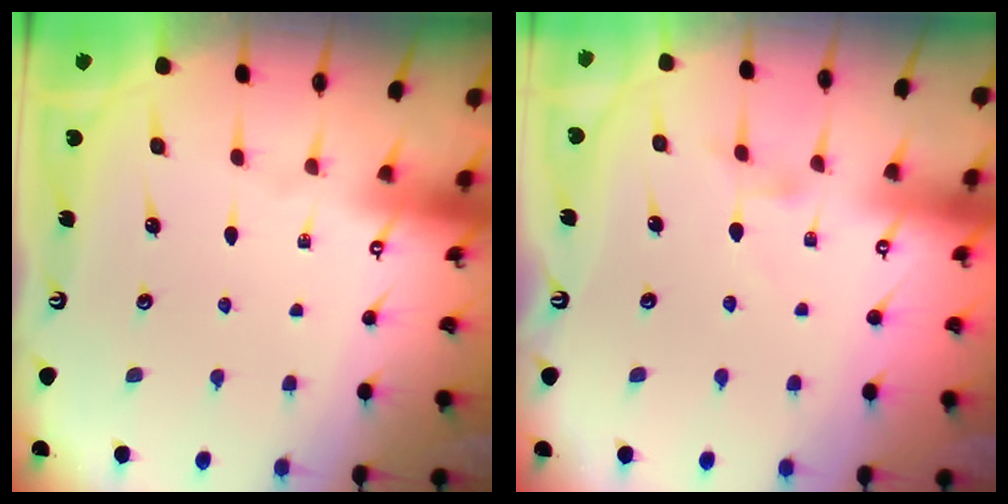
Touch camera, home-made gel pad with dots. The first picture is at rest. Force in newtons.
{"total": 2.3, "press": 2.3, "slide": 0.4}